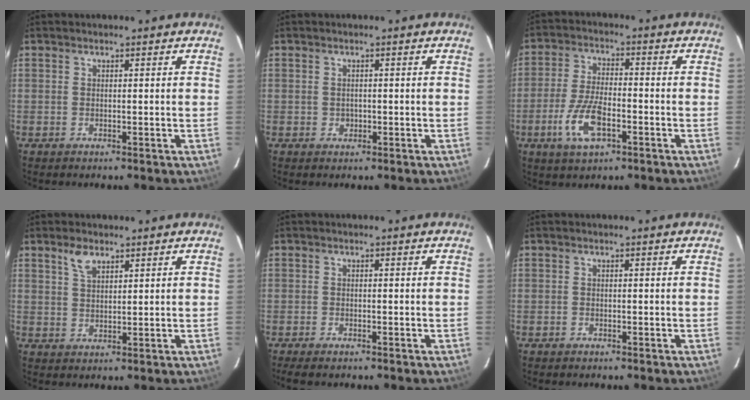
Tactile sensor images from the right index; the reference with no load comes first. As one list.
[{"total": 1.2, "force": [-0.2, 1.2, 0.3], "torque": [-0.001, 0.002, 0.000]}, {"total": 9.6, "force": [-3.9, 3.8, 7.9], "torque": [-0.171, -0.005, -0.073]}, {"total": 3.5, "force": [2.4, 1.7, 2.0], "torque": [-0.037, 0.005, 0.046]}, {"total": 3.2, "force": [-2.6, 0.7, 1.6], "torque": [-0.040, -0.014, -0.046]}, {"total": 0.6, "force": [-0.5, 0.3, -0.1], "torque": [-0.001, 0.002, -0.010]}]